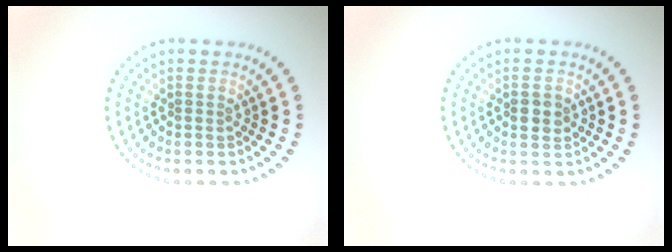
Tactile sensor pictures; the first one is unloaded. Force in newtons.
{"total": 1.8, "press": 1.8, "slide": 0.2}